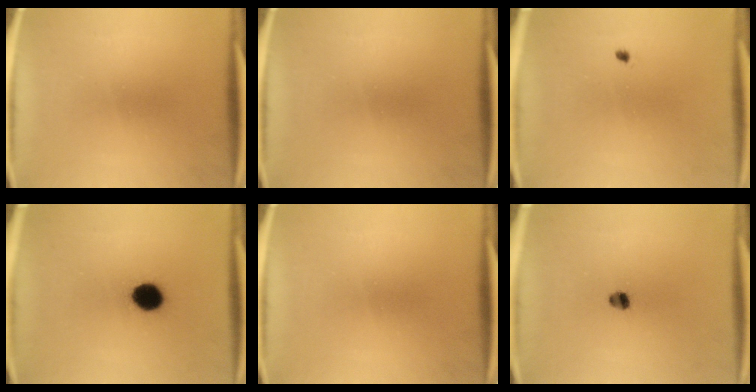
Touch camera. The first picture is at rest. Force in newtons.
{"total": 0.0}
{"total": 0.6}
{"total": 8.0}
{"total": 0.0}
{"total": 2.3}